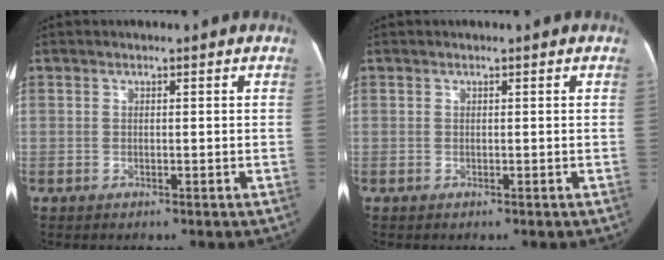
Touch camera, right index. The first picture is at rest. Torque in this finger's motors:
{"motor_torque": [0.00, 0.00, 0.00, 0.00]}